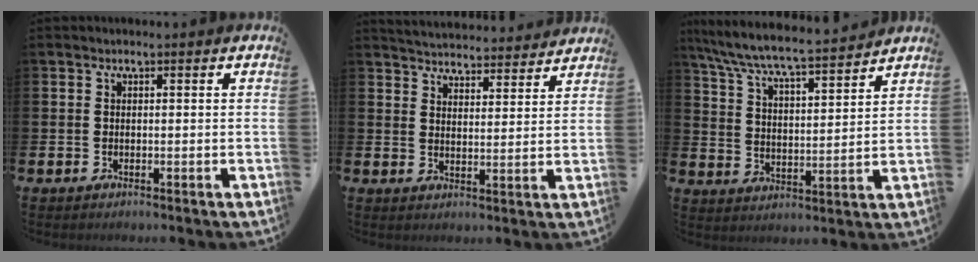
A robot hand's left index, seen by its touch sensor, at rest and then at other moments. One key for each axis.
{"total": 4.8, "fx": 4.8, "fy": 0.5, "fz": -0.1, "tx": -0.014, "ty": -0.038, "tz": 0.084}
{"total": 7.2, "fx": 6.8, "fy": 0.2, "fz": 2.3, "tx": -0.077, "ty": -0.051, "tz": 0.115}